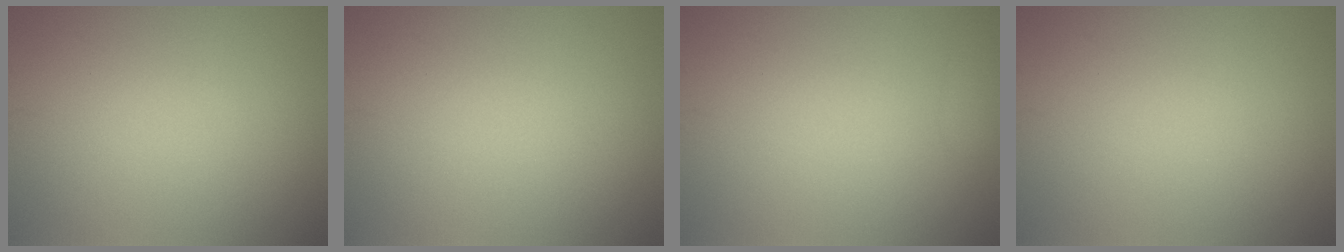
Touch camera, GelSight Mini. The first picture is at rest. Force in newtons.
{"total": 0.0}
{"total": 1.1, "press": 1.1, "slide": 0.1}
{"total": 0.0}